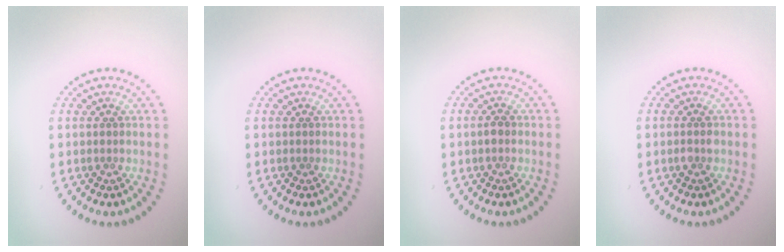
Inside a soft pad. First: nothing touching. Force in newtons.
{"total": 0.0}
{"total": 0.9, "press": 0.9, "slide": 0.1}
{"total": 1.0, "press": 0.9, "slide": 0.3}